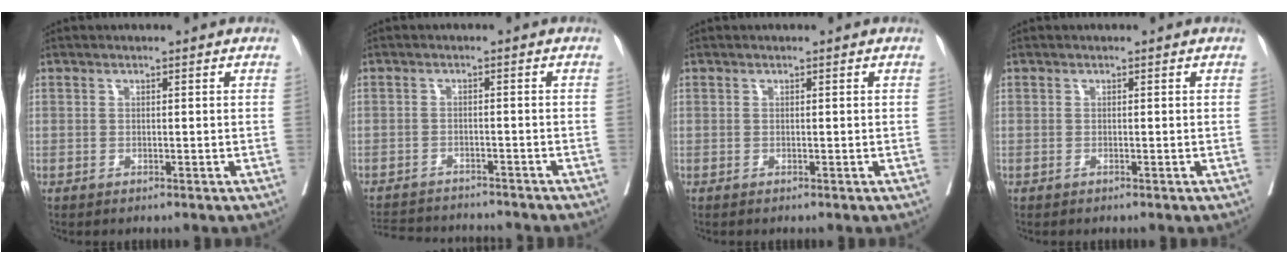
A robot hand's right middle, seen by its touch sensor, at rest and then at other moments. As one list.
[{"total": 10.8, "force": [-10.2, 2.2, 2.8], "torque": [-0.054, 0.003, -0.140]}, {"total": 0.0}, {"total": 0.0}]